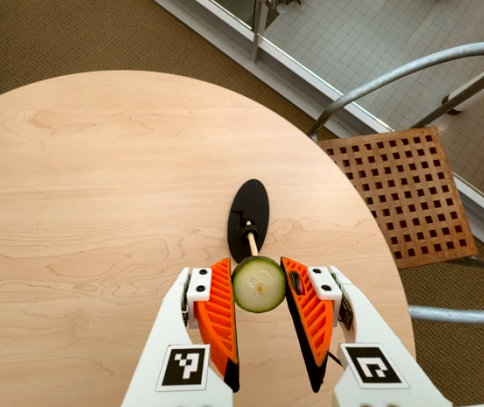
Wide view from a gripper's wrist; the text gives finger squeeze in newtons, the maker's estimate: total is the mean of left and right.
{"total": 7.5, "left": 7.4, "right": 7.5}